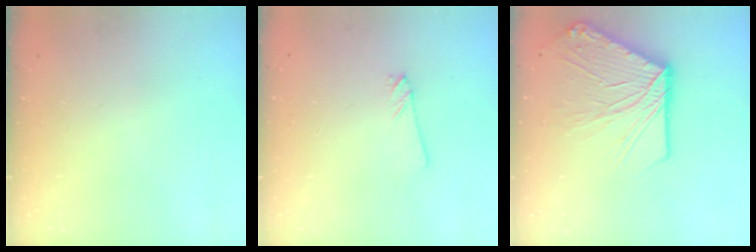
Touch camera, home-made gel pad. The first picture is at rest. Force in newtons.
{"total": 0.8, "press": 0.8, "slide": 0.1}
{"total": 16.8, "press": 16.7, "slide": 2.2}